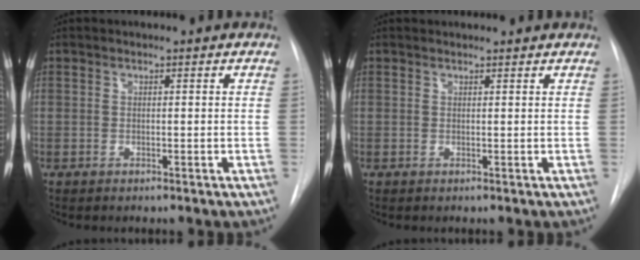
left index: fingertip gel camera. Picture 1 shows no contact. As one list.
[{"total": 2.0, "force": [1.9, 0.3, 0.3], "torque": [-0.004, 0.021, 0.021]}]